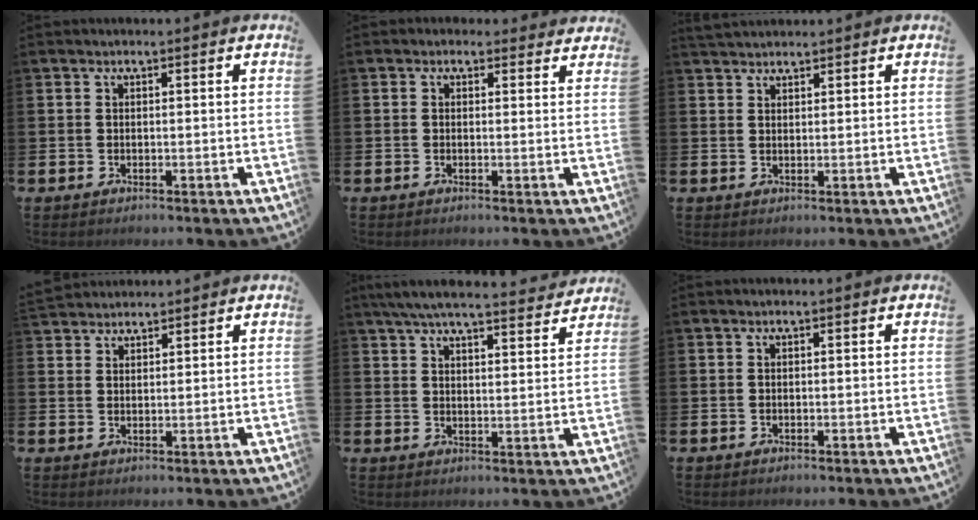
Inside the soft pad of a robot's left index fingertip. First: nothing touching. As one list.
[{"total": 1.0, "force": [0.7, 0.6, 0.0], "torque": [-0.001, 0.004, 0.012]}, {"total": 2.1, "force": [2.0, 0.6, 0.2], "torque": [0.002, -0.007, 0.037]}, {"total": 2.6, "force": [2.6, 0.5, -0.4], "torque": [0.008, -0.011, 0.047]}, {"total": 6.2, "force": [5.9, 0.6, 1.9], "torque": [-0.054, -0.031, 0.105]}, {"total": 0.0}]